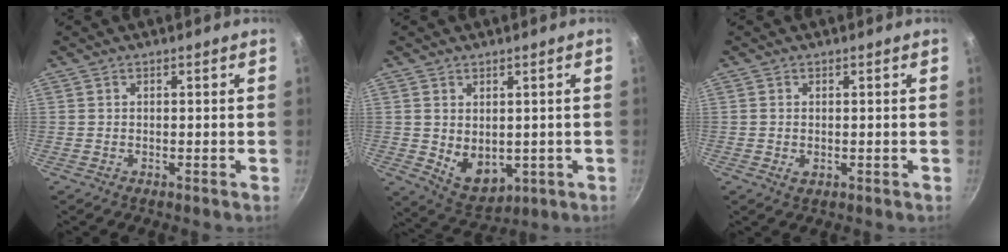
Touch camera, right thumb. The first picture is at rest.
{"total": 7.6, "force": [0.2, 5.4, 5.3], "torque": [-0.068, -0.019, 0.027]}
{"total": 1.4, "force": [-0.1, 0.9, 1.0], "torque": [-0.018, -0.003, -0.001]}